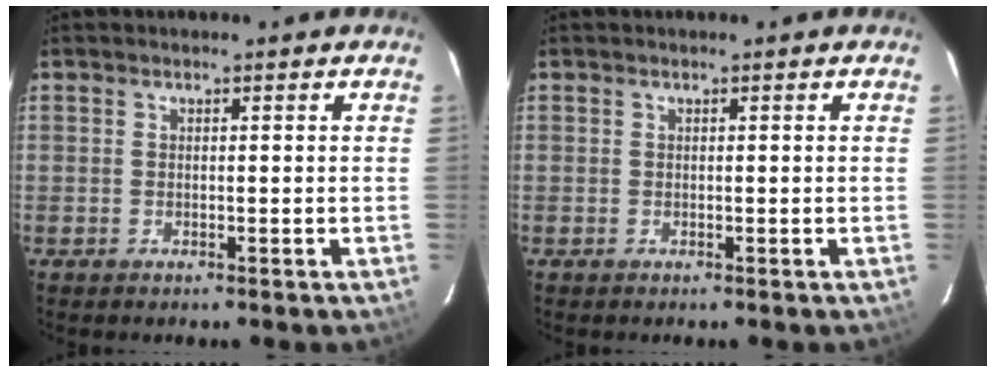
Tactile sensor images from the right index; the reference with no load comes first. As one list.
[{"total": 0.0}]